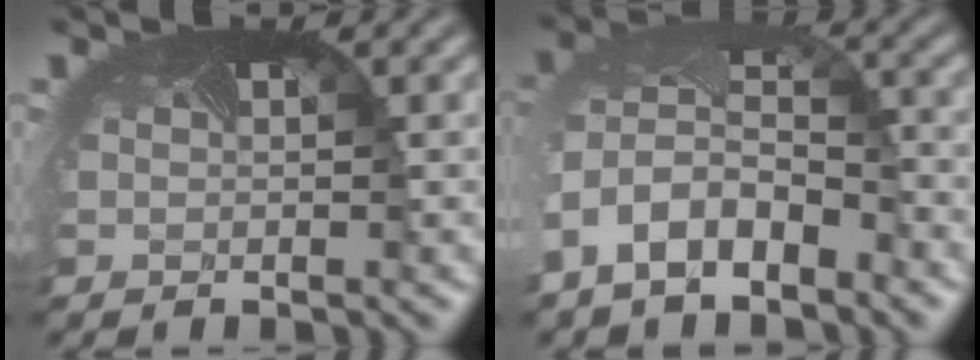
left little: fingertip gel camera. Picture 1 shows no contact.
{"total": 6.8, "force": [-3.3, 4.3, 4.1], "torque": [-0.103, -0.016, -0.061]}